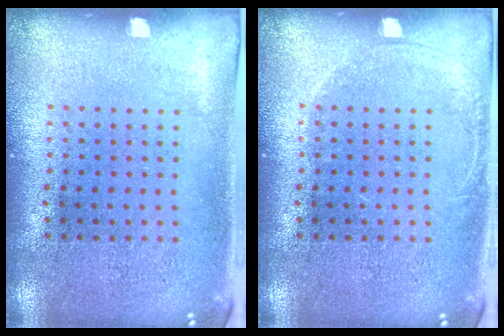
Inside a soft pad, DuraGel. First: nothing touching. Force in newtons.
{"total": 0.9, "press": 0.8, "slide": 0.2}